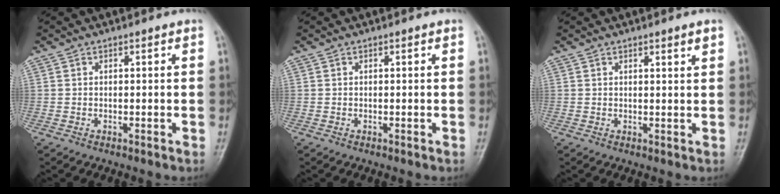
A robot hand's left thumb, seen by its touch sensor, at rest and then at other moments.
{"total": 0.0}
{"total": 1.6, "force": [1.2, 0.1, 1.1], "torque": [-0.015, -0.008, 0.016]}